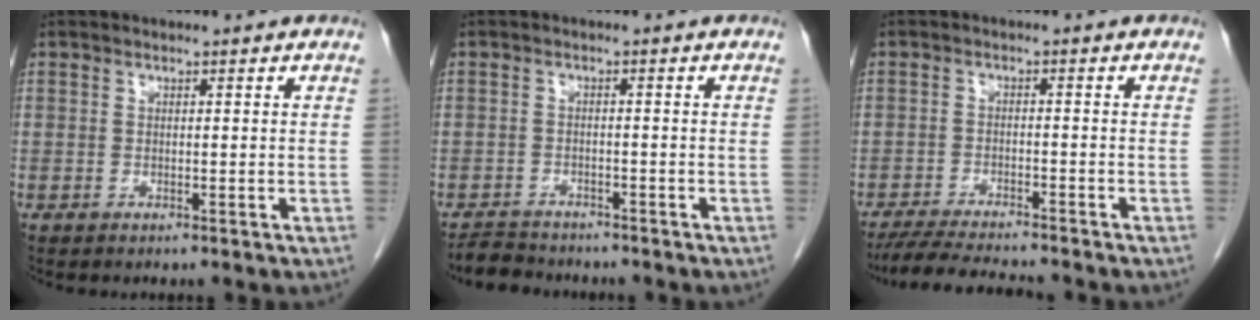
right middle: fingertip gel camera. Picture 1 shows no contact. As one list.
[{"total": 3.9, "force": [-3.7, 1.2, 0.1], "torque": [-0.008, -0.009, -0.063]}, {"total": 8.9, "force": [-8.1, 0.4, 3.6], "torque": [-0.059, -0.016, -0.131]}]